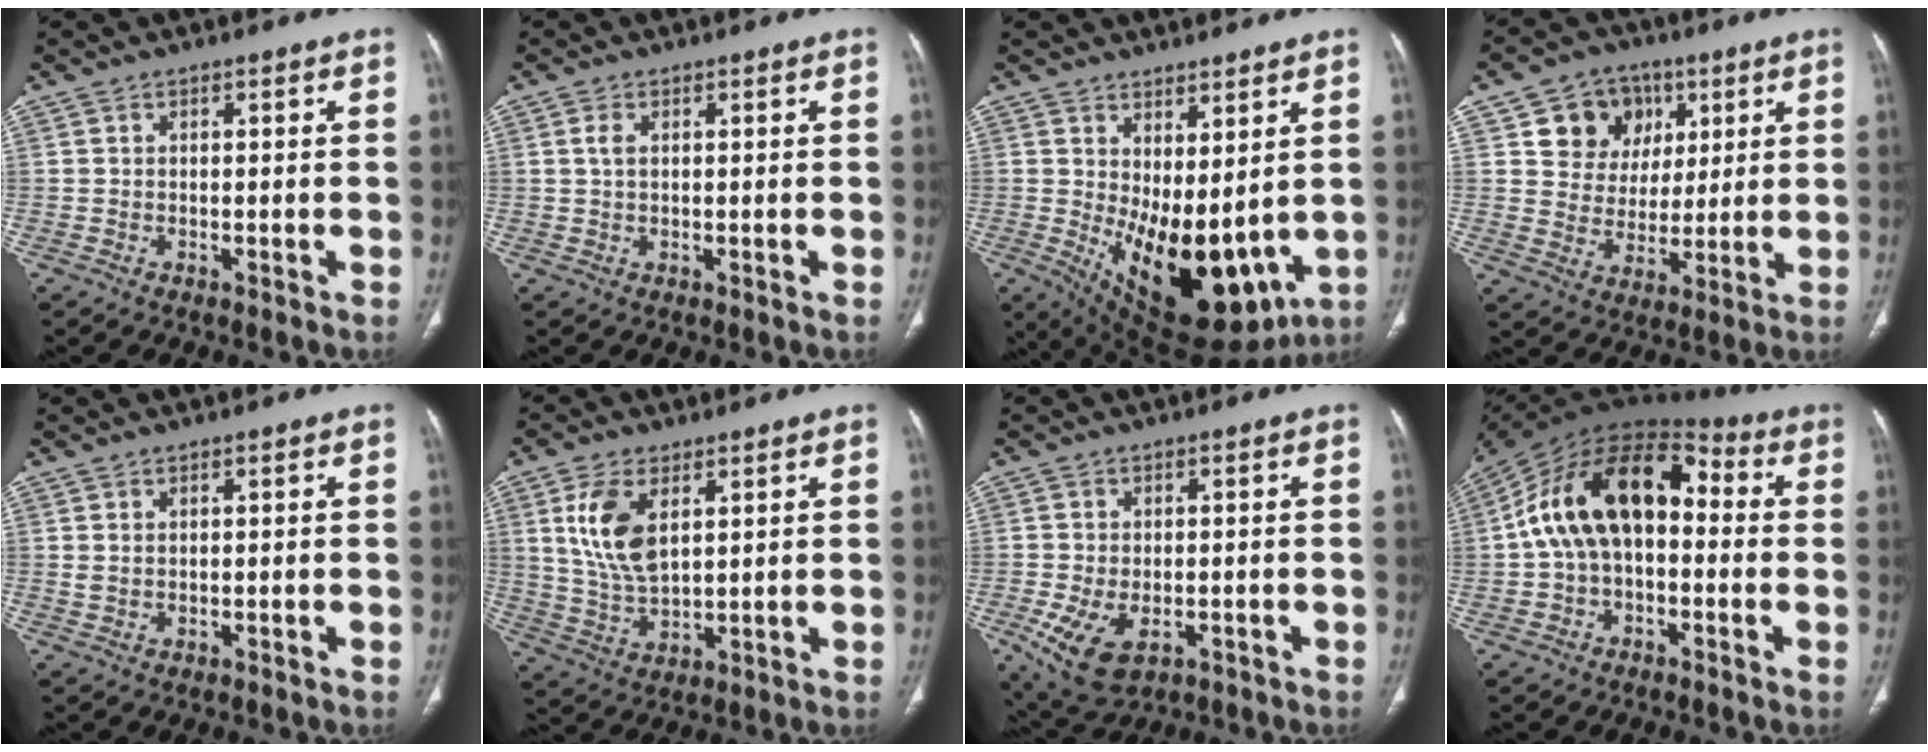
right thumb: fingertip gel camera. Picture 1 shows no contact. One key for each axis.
{"total": 2.0, "fx": 0.5, "fy": 1.1, "fz": 1.5, "tx": -0.036, "ty": 0.004, "tz": 0.013}
{"total": 17.8, "fx": 0.0, "fy": 8.7, "fz": 15.6, "tx": -0.232, "ty": -0.036, "tz": 0.036}
{"total": 11.7, "fx": 4.8, "fy": 10.1, "fz": 3.6, "tx": -0.013, "ty": -0.010, "tz": 0.082}
{"total": 1.2, "fx": 0.4, "fy": 0.8, "fz": 0.9, "tx": -0.022, "ty": 0.001, "tz": 0.015}
{"total": 10.5, "fx": 3.7, "fy": 5.5, "fz": 8.2, "tx": -0.162, "ty": -0.014, "tz": 0.080}
{"total": 9.4, "fx": -3.5, "fy": 5.6, "fz": 6.6, "tx": -0.122, "ty": 0.000, "tz": -0.046}
{"total": 18.6, "fx": 0.7, "fy": 11.3, "fz": 14.7, "tx": -0.245, "ty": 0.051, "tz": 0.003}